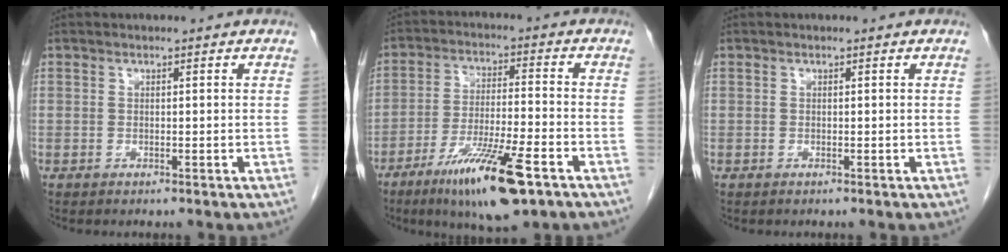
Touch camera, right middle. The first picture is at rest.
{"total": 13.6, "force": [-7.8, 1.6, 11.0], "torque": [-0.202, -0.029, -0.130]}
{"total": 0.0}